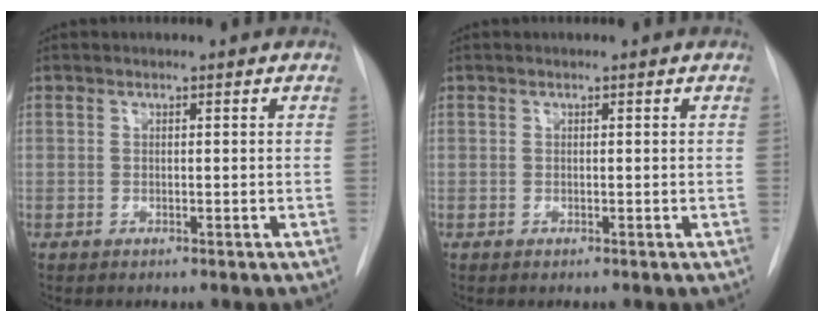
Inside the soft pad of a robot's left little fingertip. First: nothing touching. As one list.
[{"total": 0.0}]